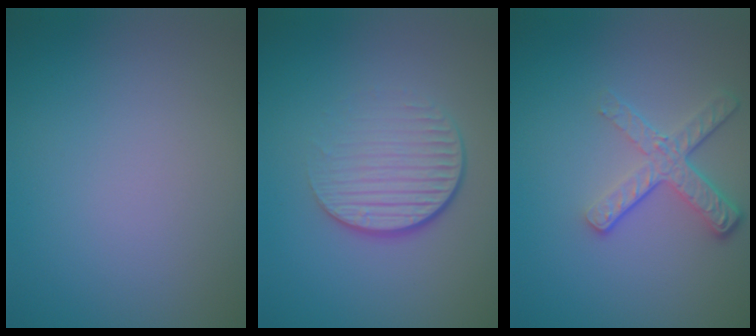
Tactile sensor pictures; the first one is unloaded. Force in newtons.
{"total": 4.3, "press": 2.6, "slide": 3.4}
{"total": 3.9, "press": 2.7, "slide": 2.8}